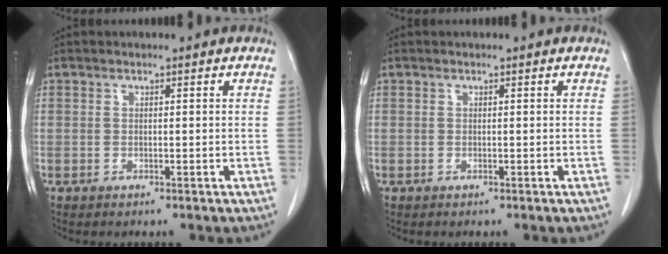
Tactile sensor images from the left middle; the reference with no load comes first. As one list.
[{"total": 0.0}]